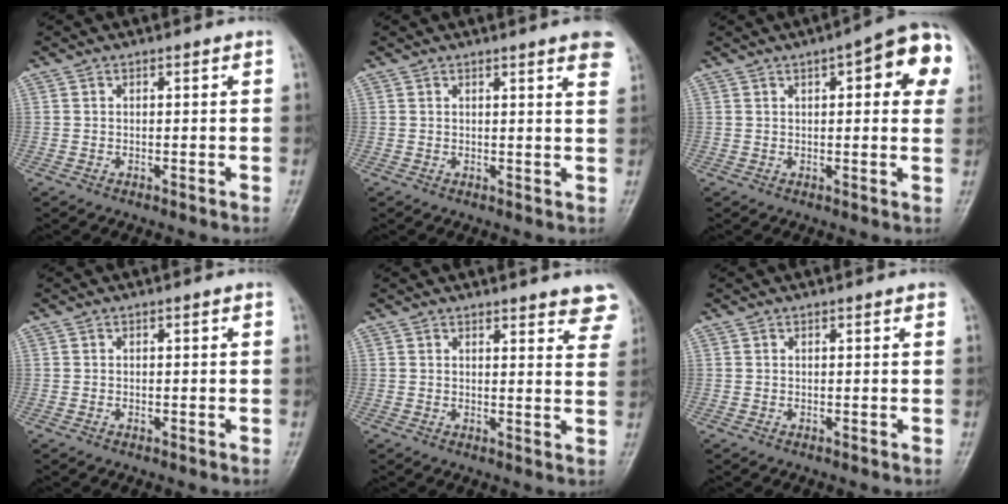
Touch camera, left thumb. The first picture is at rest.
{"total": 5.2, "force": [3.5, 0.5, 3.8], "torque": [-0.036, -0.008, 0.033]}
{"total": 13.1, "force": [4.6, 4.4, 11.4], "torque": [-0.104, 0.008, 0.043]}
{"total": 0.6, "force": [-0.2, 0.4, 0.4], "torque": [-0.007, 0.009, -0.003]}
{"total": 8.3, "force": [7.0, 2.3, 3.9], "torque": [-0.012, -0.032, 0.065]}
{"total": 0.6, "force": [0.3, 0.1, 0.4], "torque": [-0.007, 0.001, 0.000]}